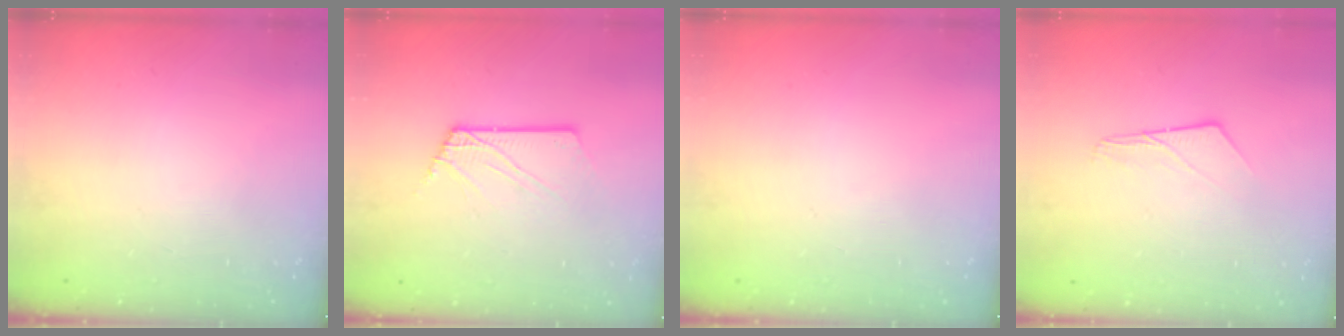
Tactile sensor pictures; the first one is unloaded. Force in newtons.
{"total": 2.5, "press": 2.5, "slide": 0.3}
{"total": 0.0}
{"total": 5.7, "press": 5.7, "slide": 0.5}